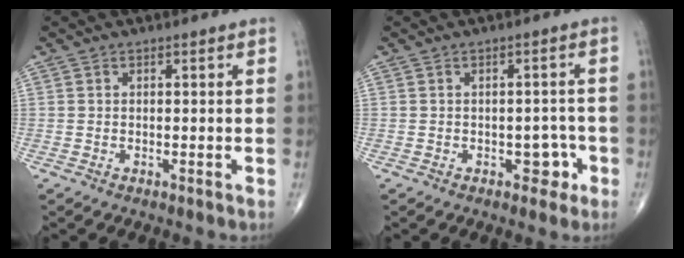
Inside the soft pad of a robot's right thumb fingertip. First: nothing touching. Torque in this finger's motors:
{"motor_torque": [2.66, 1.99, 0.22, -0.41, -0.02]}